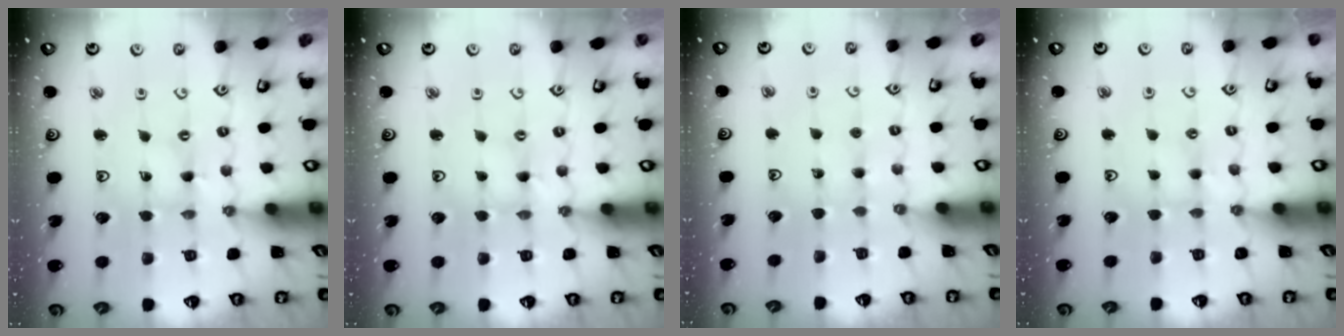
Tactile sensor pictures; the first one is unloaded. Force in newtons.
{"total": 0.0}
{"total": 2.5, "press": 2.5, "slide": 0.3}
{"total": 2.3, "press": 2.3, "slide": 0.4}